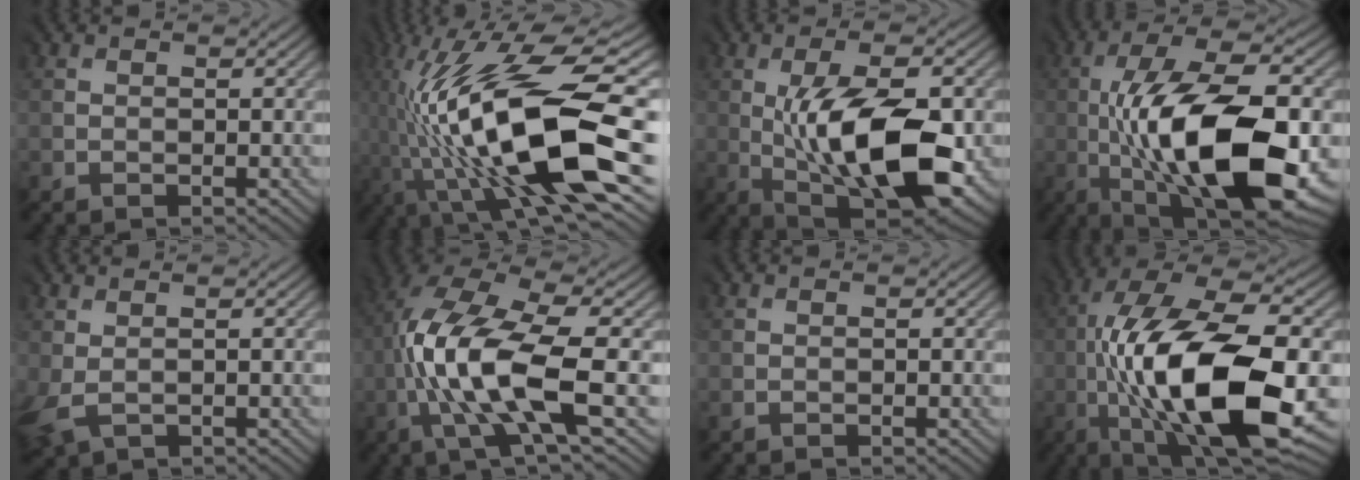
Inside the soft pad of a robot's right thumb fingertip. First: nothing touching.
{"total": 17.4, "force": [-4.3, 5.5, 15.9], "torque": [-0.311, 0.011, -0.083]}
{"total": 11.8, "force": [-1.6, 4.4, 10.9], "torque": [-0.176, 0.007, -0.029]}
{"total": 15.5, "force": [-3.4, 5.7, 14.0], "torque": [-0.250, 0.016, -0.061]}
{"total": 2.5, "force": [0.5, 1.6, 1.8], "torque": [-0.066, 0.001, 0.009]}
{"total": 12.9, "force": [-2.0, 3.8, 12.2], "torque": [-0.259, 0.013, -0.033]}
{"total": 0.0}
{"total": 17.3, "force": [-3.6, 6.4, 15.7], "torque": [-0.306, 0.011, -0.064]}